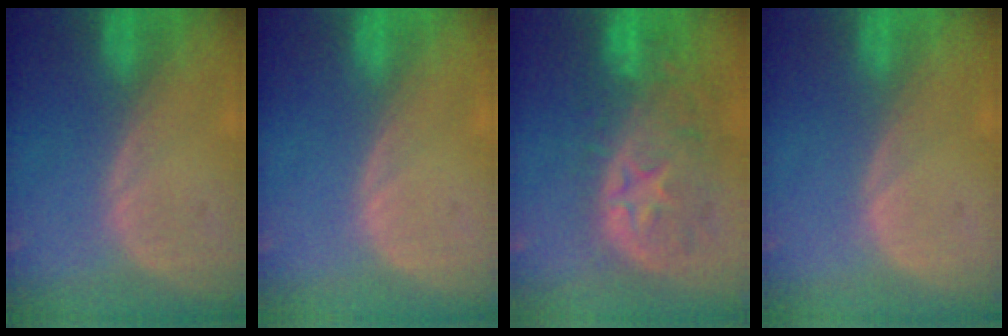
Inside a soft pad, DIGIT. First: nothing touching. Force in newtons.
{"total": 0.0}
{"total": 11.1, "press": 9.7, "slide": 5.2}
{"total": 0.0}